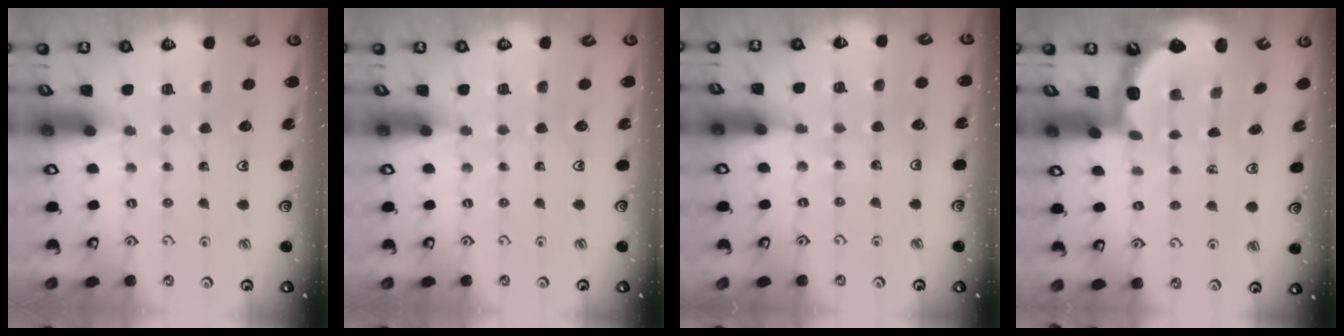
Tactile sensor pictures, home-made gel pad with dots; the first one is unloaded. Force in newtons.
{"total": 0.0}
{"total": 6.1, "press": 5.9, "slide": 1.4}
{"total": 2.4, "press": 2.1, "slide": 1.3}